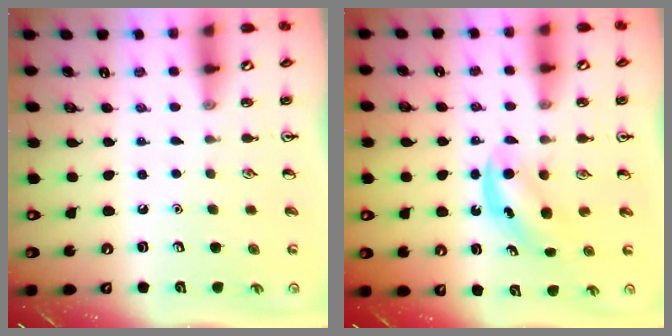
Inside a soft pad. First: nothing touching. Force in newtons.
{"total": 4.8, "press": 4.7, "slide": 0.8}